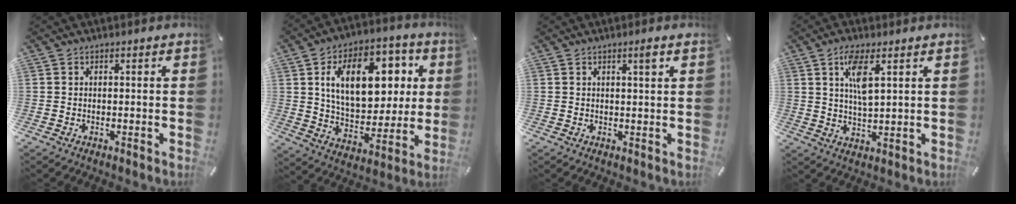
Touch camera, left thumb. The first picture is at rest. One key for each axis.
{"total": 19.1, "fx": 5.7, "fy": 12.2, "fz": 13.6, "tx": -0.201, "ty": 0.001, "tz": 0.101}
{"total": 2.0, "fx": 1.1, "fy": 0.0, "fz": 1.7, "tx": -0.027, "ty": -0.006, "tz": 0.016}
{"total": 7.3, "fx": 3.2, "fy": 2.1, "fz": 6.2, "tx": -0.113, "ty": -0.004, "tz": 0.051}